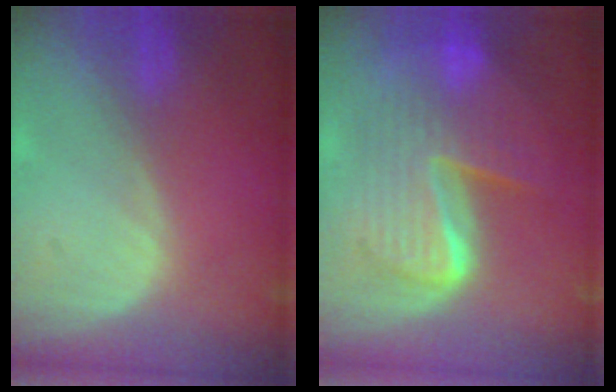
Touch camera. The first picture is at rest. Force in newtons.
{"total": 10.4, "press": 10.4, "slide": 1.0}